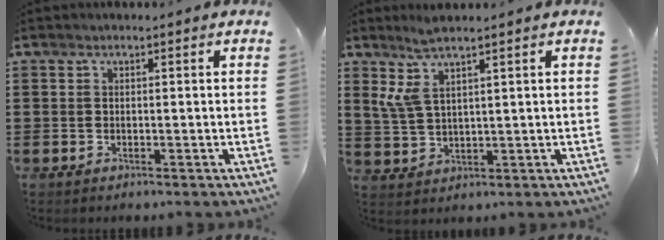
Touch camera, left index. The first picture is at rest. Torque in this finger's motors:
{"motor_torque": [1.13, -1.01, 0.48, 0.11]}